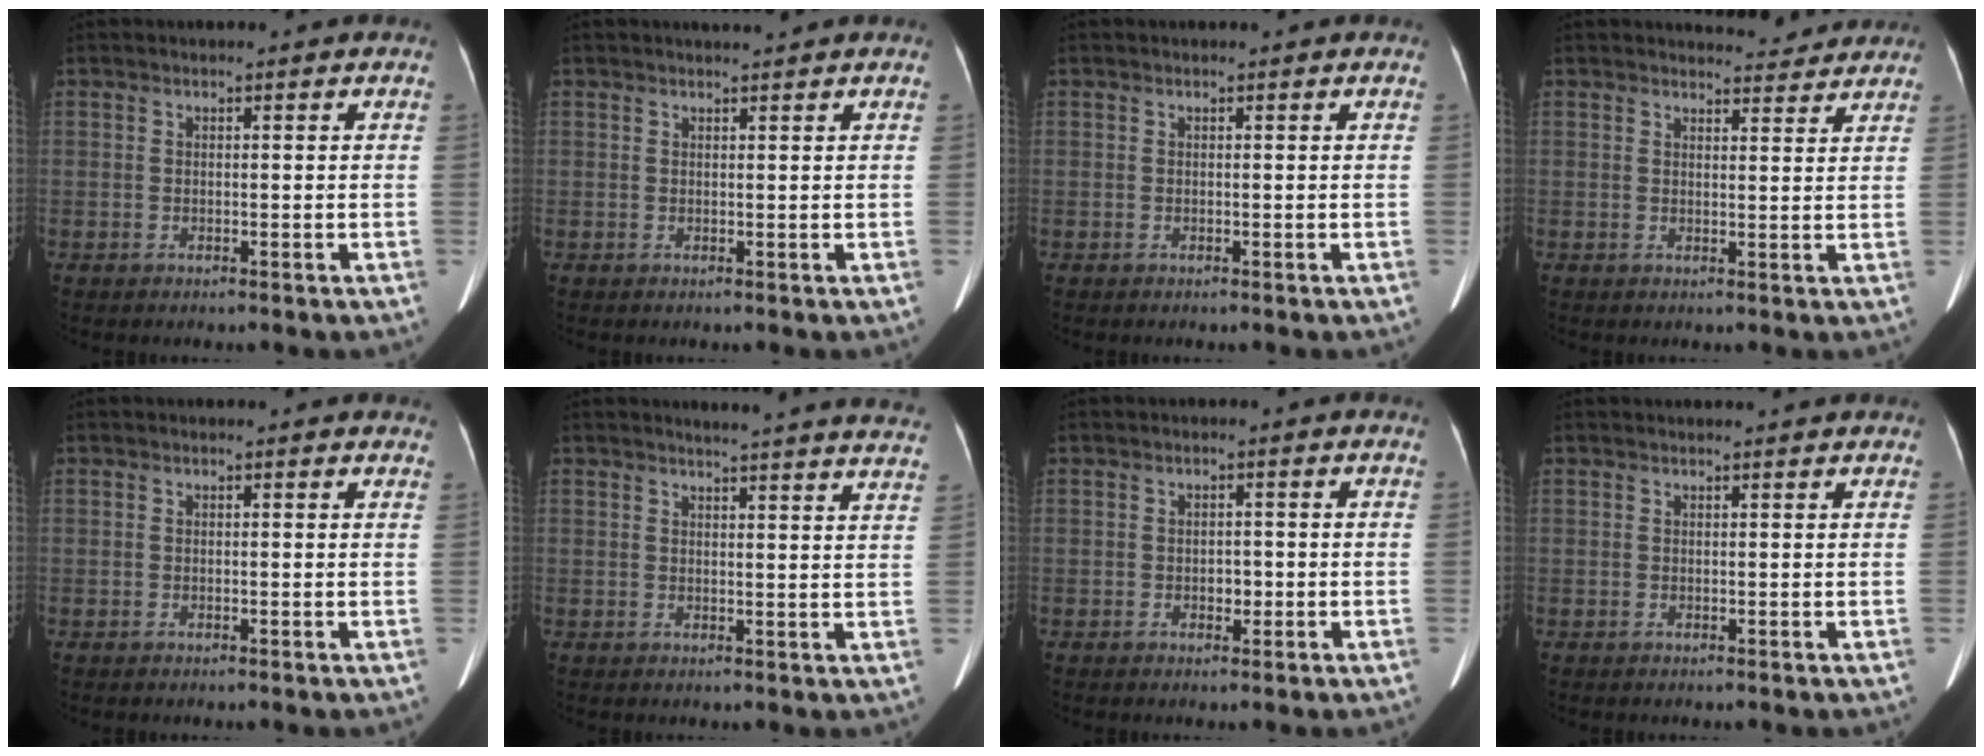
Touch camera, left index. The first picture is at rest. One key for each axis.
{"total": 1.1, "fx": 1.0, "fy": -0.3, "fz": 0.3, "tx": -0.008, "ty": 0.001, "tz": 0.021}
{"total": 0.0}
{"total": 4.8, "fx": 4.8, "fy": 0.8, "fz": 0.3, "tx": -0.005, "ty": 0.000, "tz": 0.052}
{"total": 4.2, "fx": 3.9, "fy": 0.9, "fz": 1.3, "tx": -0.012, "ty": 0.009, "tz": 0.026}
{"total": 18.9, "fx": 18.0, "fy": 0.4, "fz": 5.8, "tx": -0.069, "ty": -0.060, "tz": 0.194}
{"total": 1.6, "fx": -0.4, "fy": 1.1, "fz": 1.0, "tx": -0.016, "ty": 0.002, "tz": -0.003}
{"total": 2.4, "fx": 2.3, "fy": -0.1, "fz": 0.6, "tx": -0.008, "ty": 0.013, "tz": 0.029}